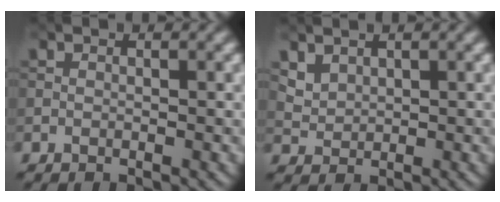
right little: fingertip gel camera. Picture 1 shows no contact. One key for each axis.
{"total": 2.0, "fx": 1.3, "fy": 1.2, "fz": 0.7, "tx": -0.018, "ty": -0.004, "tz": 0.036}